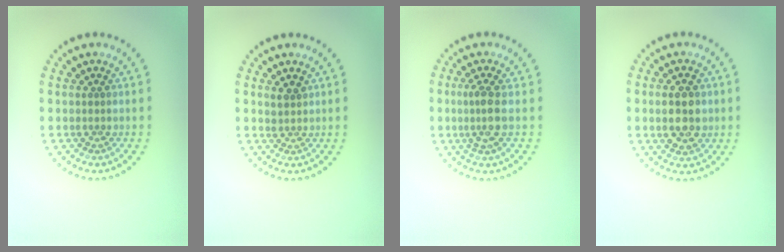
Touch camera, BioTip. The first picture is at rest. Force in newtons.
{"total": 1.3, "press": 1.1, "slide": 0.7}
{"total": 2.3, "press": 1.9, "slide": 1.3}
{"total": 3.8, "press": 3.8, "slide": 0.2}